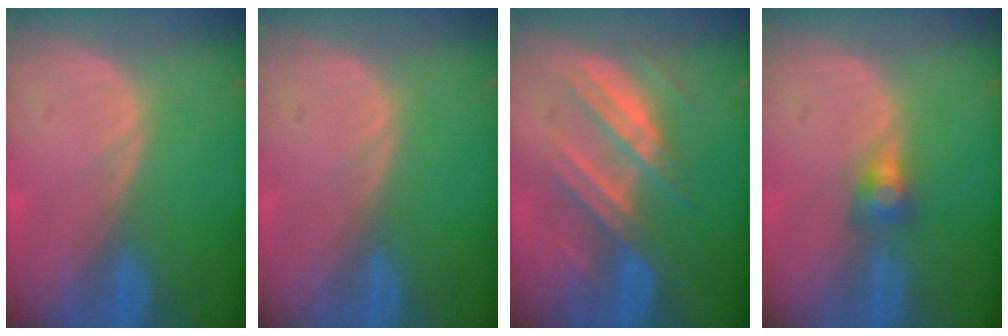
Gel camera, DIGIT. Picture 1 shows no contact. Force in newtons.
{"total": 0.0}
{"total": 7.2, "press": 7.2, "slide": 0.8}
{"total": 3.0, "press": 2.5, "slide": 1.6}